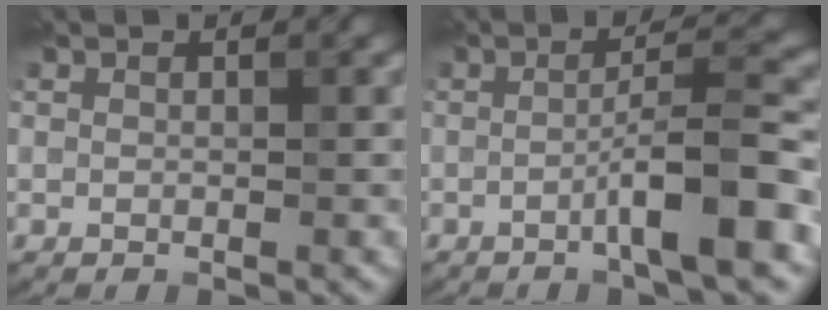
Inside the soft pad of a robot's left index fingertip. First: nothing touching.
{"total": 5.5, "force": [-1.9, 0.5, 5.1], "torque": [-0.076, 0.018, -0.043]}